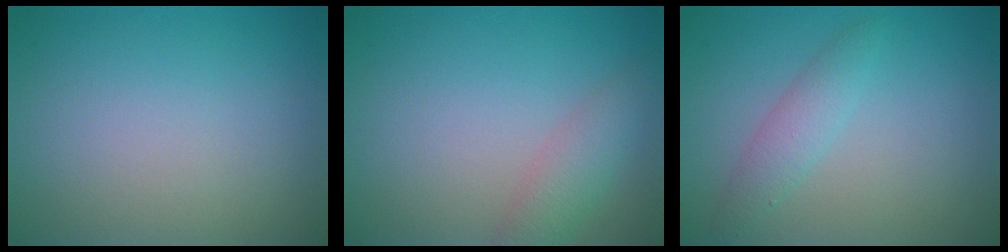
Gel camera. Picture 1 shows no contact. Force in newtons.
{"total": 2.5, "press": 2.5, "slide": 0.1}
{"total": 2.1, "press": 2.1, "slide": 0.1}